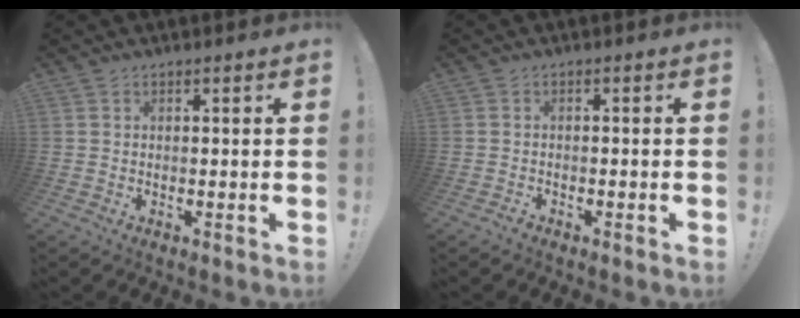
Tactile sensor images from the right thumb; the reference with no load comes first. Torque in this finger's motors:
{"motor_torque": [0.18, -0.13, 0.07, -0.12, 0.01]}